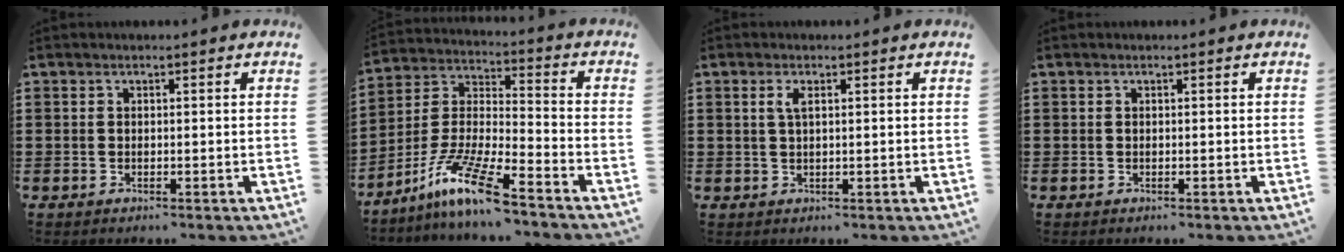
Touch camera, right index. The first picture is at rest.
{"total": 11.3, "force": [-8.5, 0.5, 7.4], "torque": [-0.164, -0.005, -0.172]}
{"total": 1.7, "force": [0.5, 0.5, 1.5], "torque": [-0.032, 0.005, 0.008]}
{"total": 0.0}